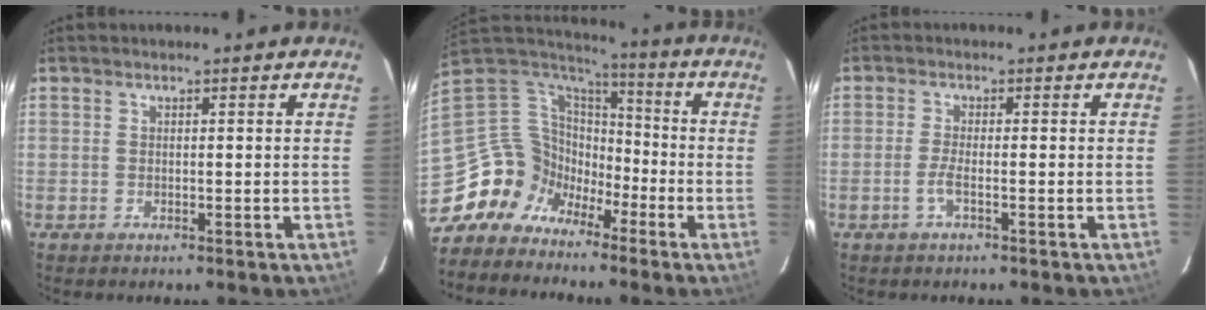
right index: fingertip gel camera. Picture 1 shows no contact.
{"total": 12.6, "force": [-8.6, 8.8, 2.7], "torque": [-0.068, 0.029, -0.163]}
{"total": 2.1, "force": [-1.0, -0.1, 1.8], "torque": [-0.040, -0.001, -0.022]}